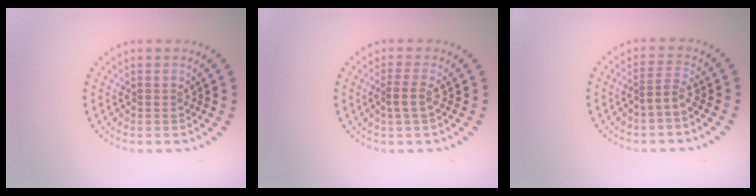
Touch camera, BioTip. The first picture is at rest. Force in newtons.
{"total": 1.7, "press": 1.3, "slide": 1.0}
{"total": 1.6, "press": 1.0, "slide": 1.2}